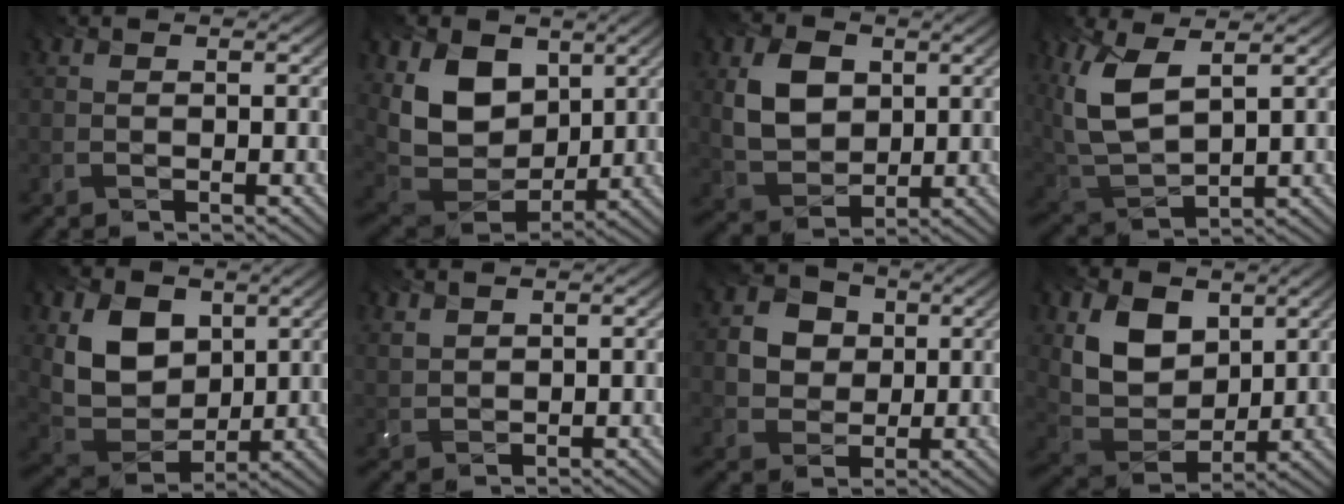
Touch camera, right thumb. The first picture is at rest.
{"total": 11.3, "force": [2.9, 8.3, 7.1], "torque": [-0.179, -0.001, 0.049]}
{"total": 7.8, "force": [1.1, 6.0, 4.8], "torque": [-0.120, -0.003, 0.018]}
{"total": 9.3, "force": [3.2, 4.7, 7.4], "torque": [-0.196, -0.001, 0.067]}
{"total": 9.9, "force": [2.5, 7.5, 6.1], "torque": [-0.159, -0.006, 0.039]}
{"total": 2.0, "force": [1.6, 1.0, 0.7], "torque": [-0.022, 0.004, 0.037]}
{"total": 6.8, "force": [1.2, 6.0, 3.0], "torque": [-0.102, 0.004, 0.013]}
{"total": 9.6, "force": [3.1, 6.9, 5.9], "torque": [-0.156, -0.006, 0.052]}